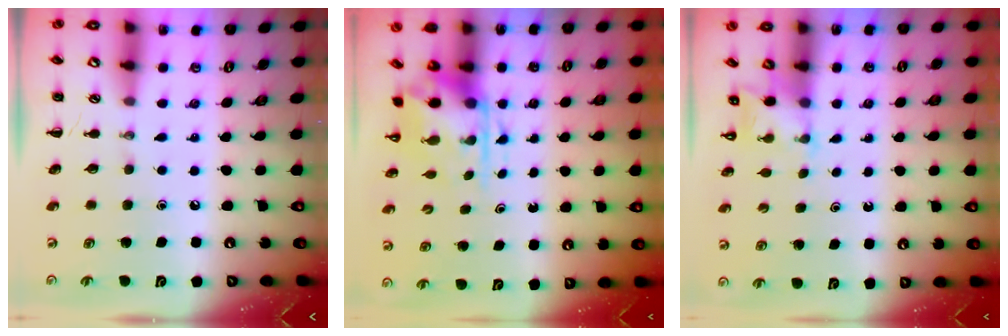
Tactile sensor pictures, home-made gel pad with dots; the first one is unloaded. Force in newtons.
{"total": 3.9, "press": 3.8, "slide": 0.9}
{"total": 2.7, "press": 2.6, "slide": 0.9}